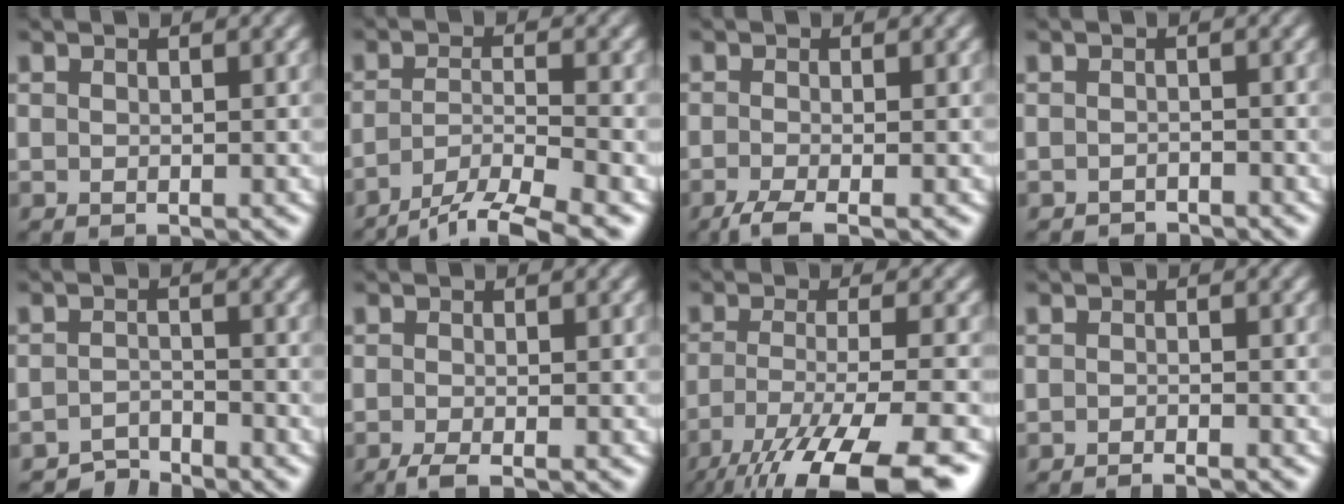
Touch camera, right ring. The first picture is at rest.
{"total": 5.9, "force": [-3.9, 2.7, 3.5], "torque": [-0.064, -0.023, -0.054]}
{"total": 3.4, "force": [-2.6, 1.3, 1.7], "torque": [-0.048, -0.018, -0.036]}
{"total": 1.9, "force": [-1.9, 0.2, -0.4], "torque": [-0.002, -0.013, -0.025]}
{"total": 3.2, "force": [-3.2, 0.7, -0.2], "torque": [0.002, -0.010, -0.056]}
{"total": 2.3, "force": [-1.9, 0.9, 1.0], "torque": [-0.031, -0.012, -0.026]}
{"total": 10.7, "force": [-5.8, 4.5, 7.8], "torque": [-0.148, -0.053, -0.057]}
{"total": 1.5, "force": [-1.4, 0.1, 0.3], "torque": [-0.004, 0.002, -0.029]}